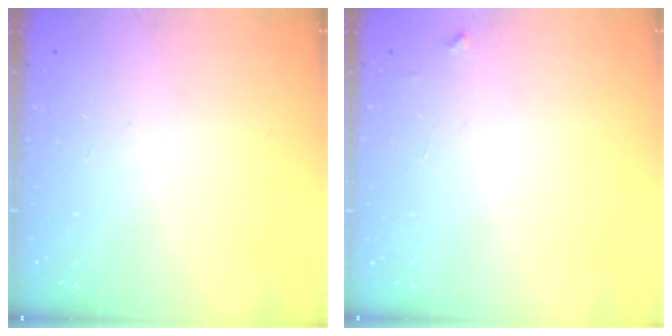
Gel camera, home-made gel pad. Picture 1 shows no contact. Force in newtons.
{"total": 3.3, "press": 3.3, "slide": 0.4}